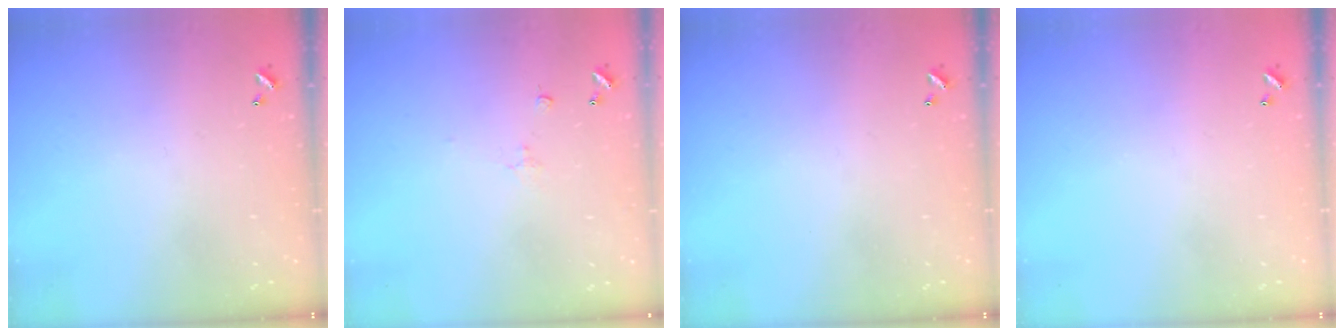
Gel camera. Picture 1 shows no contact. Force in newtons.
{"total": 1.1, "press": 0.9, "slide": 0.5}
{"total": 0.0}
{"total": 0.0}